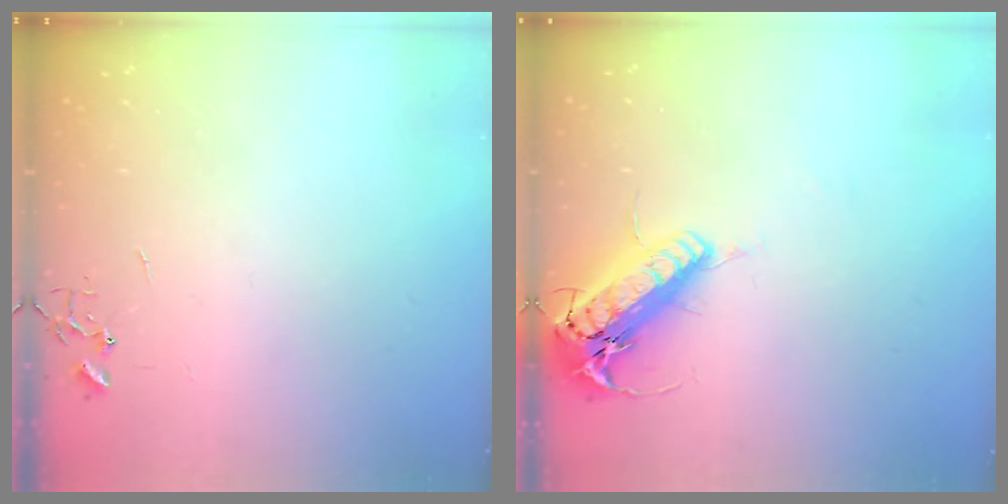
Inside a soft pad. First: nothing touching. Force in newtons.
{"total": 18.2, "press": 17.8, "slide": 3.8}